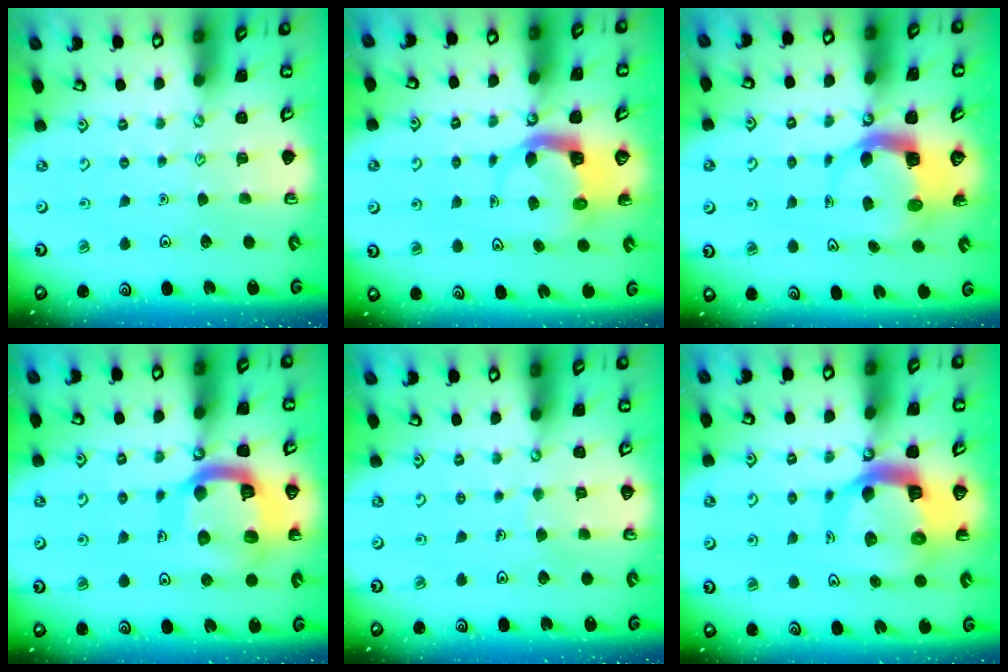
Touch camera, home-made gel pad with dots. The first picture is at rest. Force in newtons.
{"total": 4.8, "press": 4.8, "slide": 0.5}
{"total": 5.1, "press": 5.1, "slide": 0.7}
{"total": 18.4, "press": 18.3, "slide": 1.9}
{"total": 2.3, "press": 2.3, "slide": 0.1}
{"total": 12.9, "press": 12.8, "slide": 1.6}